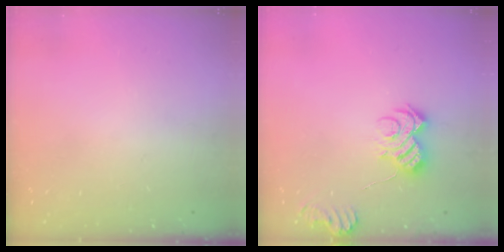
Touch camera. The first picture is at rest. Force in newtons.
{"total": 8.5, "press": 8.4, "slide": 0.9}